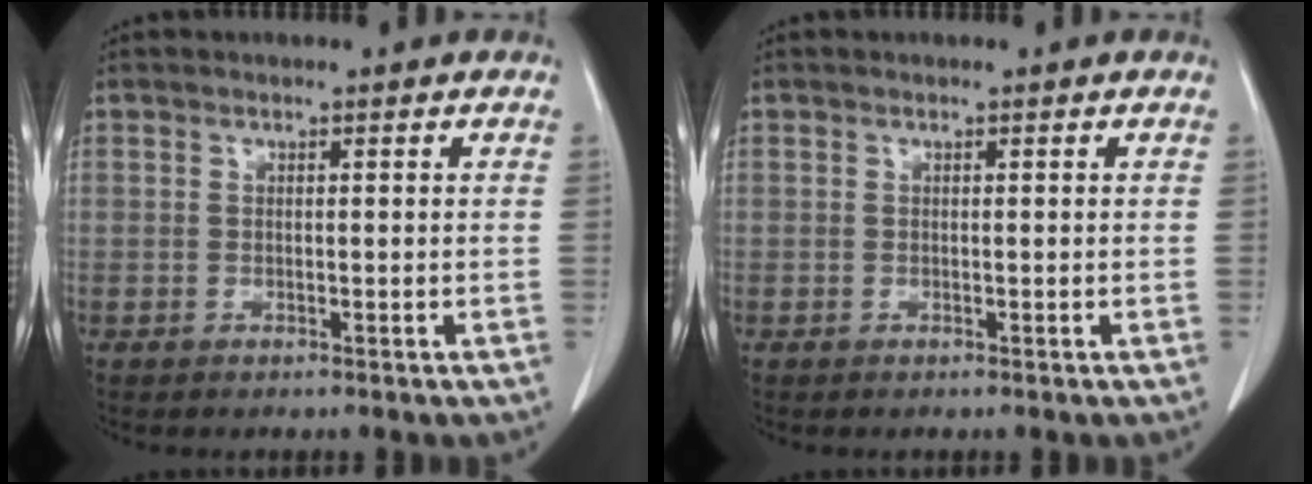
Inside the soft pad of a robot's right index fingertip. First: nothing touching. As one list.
[{"total": 0.0}]